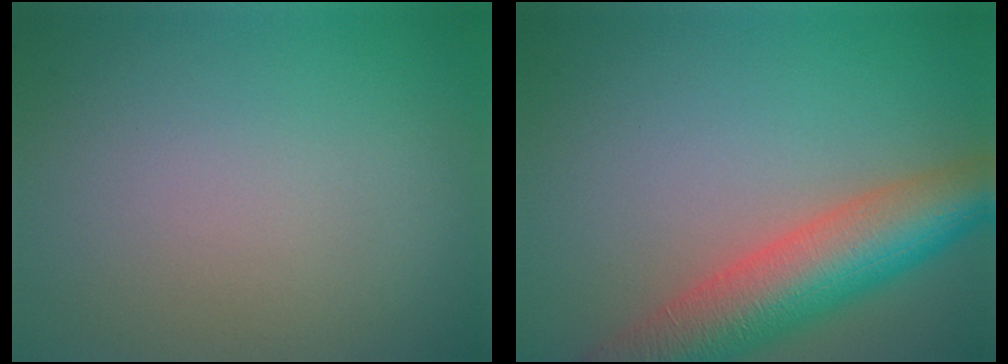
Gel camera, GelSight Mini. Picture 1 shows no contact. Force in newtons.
{"total": 8.8, "press": 8.8, "slide": 0.2}